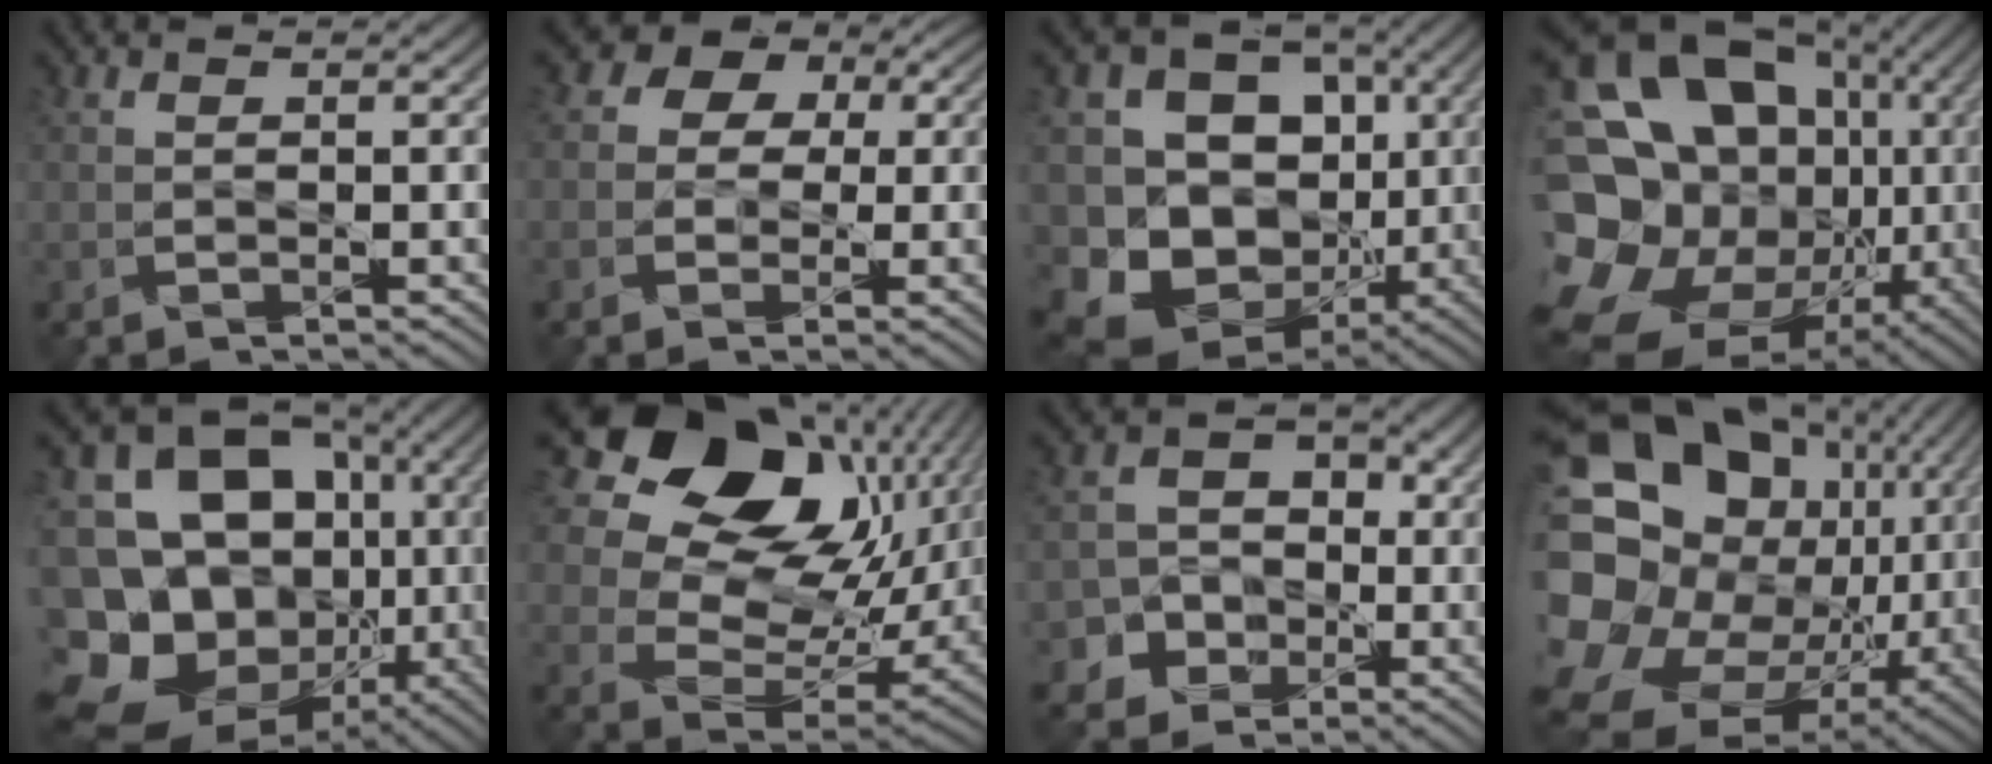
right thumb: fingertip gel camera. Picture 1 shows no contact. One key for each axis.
{"total": 7.6, "fx": 1.4, "fy": 6.7, "fz": 3.1, "tx": -0.081, "ty": 0.029, "tz": -0.011}
{"total": 16.8, "fx": -2.3, "fy": 14.4, "fz": 8.3, "tx": -0.188, "ty": -0.018, "tz": -0.030}
{"total": 21.0, "fx": -2.4, "fy": 16.9, "fz": 12.3, "tx": -0.289, "ty": -0.011, "tz": -0.032}
{"total": 21.6, "fx": -4.5, "fy": 17.7, "fz": 11.6, "tx": -0.269, "ty": 0.006, "tz": -0.090}
{"total": 19.5, "fx": 8.8, "fy": 13.5, "fz": 11.0, "tx": -0.233, "ty": 0.029, "tz": 0.176}
{"total": 8.2, "fx": -2.1, "fy": 7.6, "fz": 2.1, "tx": -0.056, "ty": 0.000, "tz": -0.063}
{"total": 18.8, "fx": -1.3, "fy": 14.4, "fz": 12.0, "tx": -0.273, "ty": -0.032, "tz": 0.017}